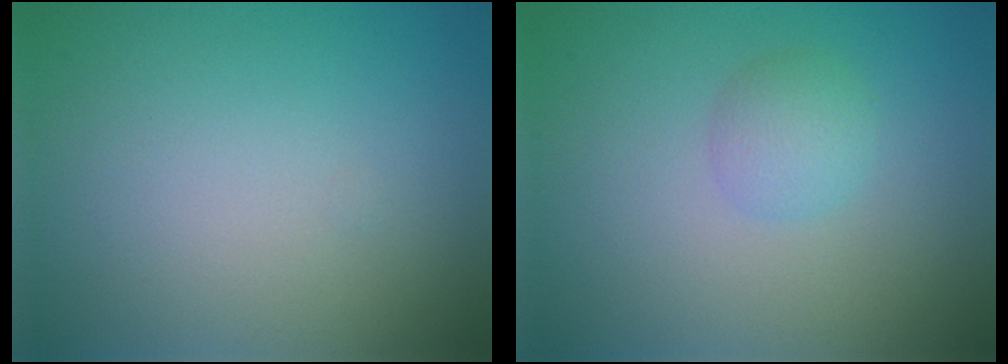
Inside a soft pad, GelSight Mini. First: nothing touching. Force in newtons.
{"total": 1.8, "press": 1.8, "slide": 0.0}